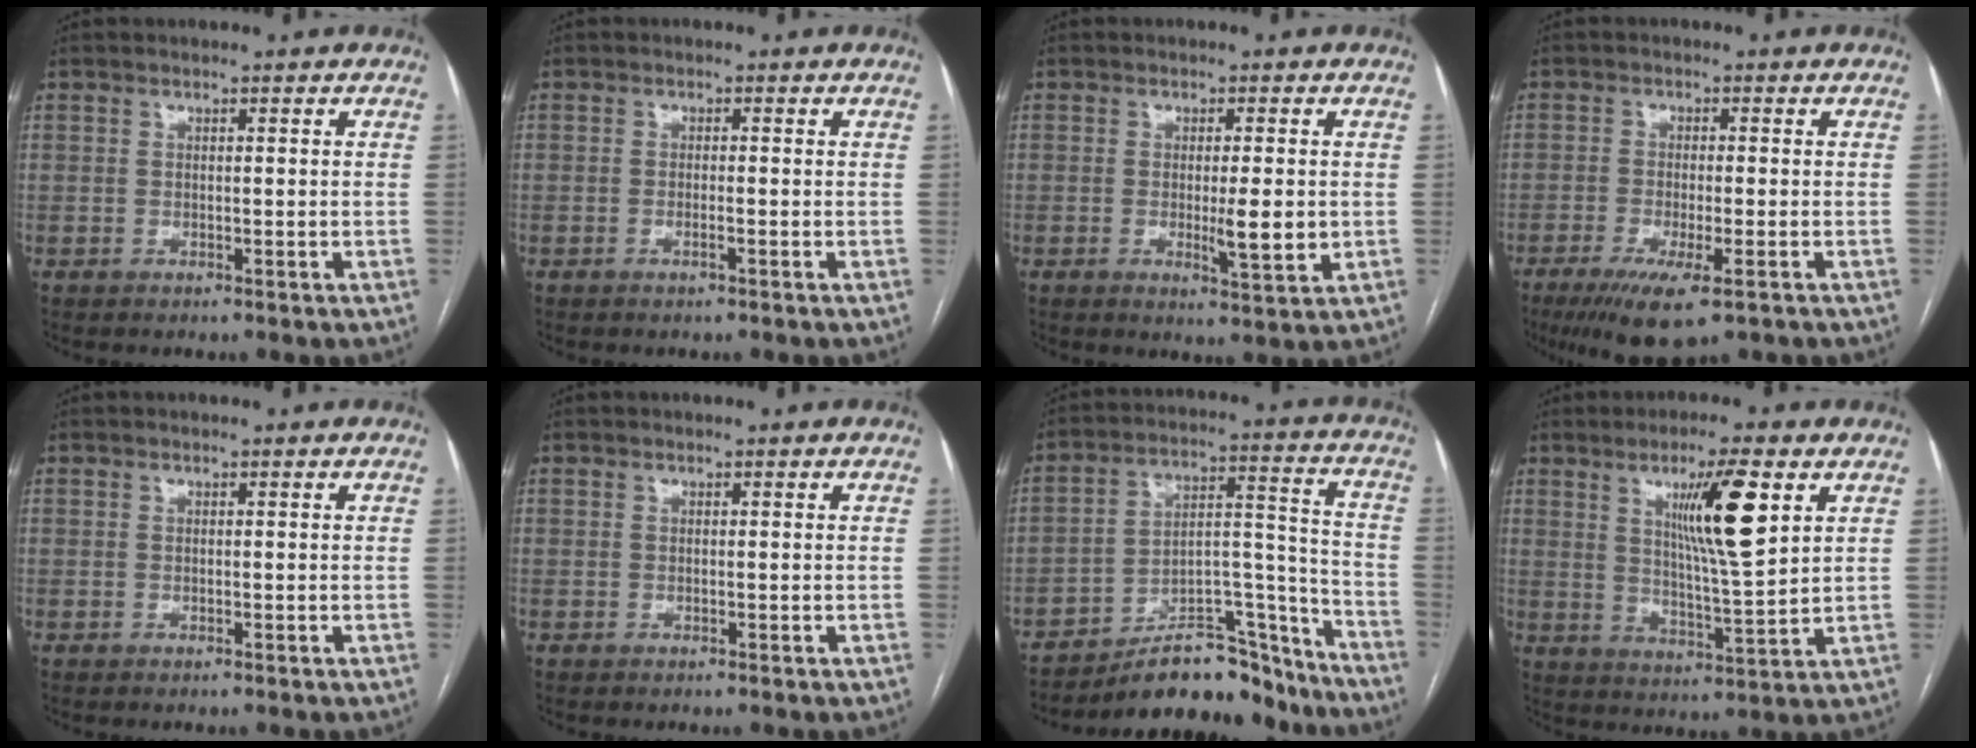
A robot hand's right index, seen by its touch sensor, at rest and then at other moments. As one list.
[{"total": 1.0, "force": [-0.5, 0.0, 0.9], "torque": [-0.019, 0.000, -0.008]}, {"total": 5.0, "force": [-0.5, 0.7, 5.0], "torque": [-0.076, -0.008, -0.005]}, {"total": 8.5, "force": [-5.0, 1.4, 6.8], "torque": [-0.115, -0.023, -0.079]}, {"total": 0.0}, {"total": 0.0}, {"total": 17.1, "force": [-15.4, 5.0, 5.6], "torque": [-0.069, 0.053, -0.238]}, {"total": 11.0, "force": [4.5, 0.4, 10.0], "torque": [-0.169, -0.007, 0.076]}]